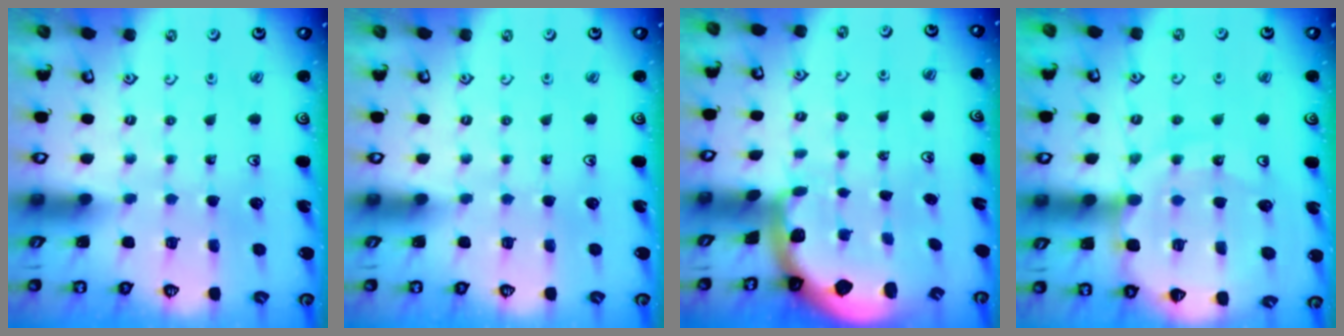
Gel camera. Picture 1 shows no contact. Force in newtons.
{"total": 0.0}
{"total": 1.1, "press": 1.0, "slide": 0.3}
{"total": 15.6, "press": 15.4, "slide": 1.9}